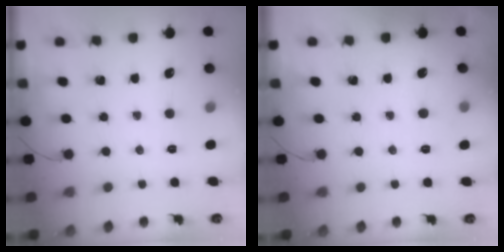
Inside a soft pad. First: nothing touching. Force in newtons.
{"total": 4.3, "press": 4.2, "slide": 1.0}